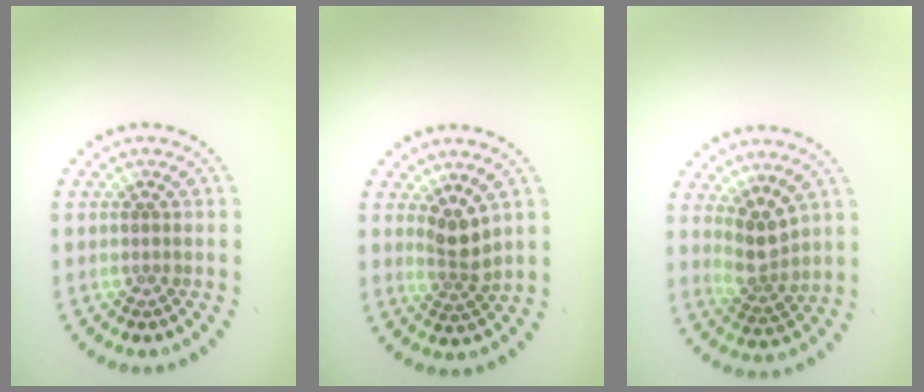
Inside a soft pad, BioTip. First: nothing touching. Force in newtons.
{"total": 2.4, "press": 1.8, "slide": 1.6}
{"total": 2.6, "press": 2.1, "slide": 1.5}